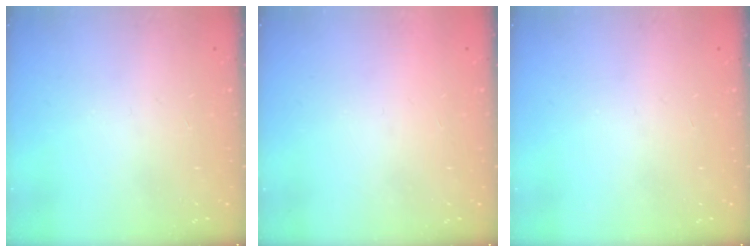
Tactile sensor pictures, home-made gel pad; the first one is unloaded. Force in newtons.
{"total": 1.6, "press": 1.6, "slide": 0.1}
{"total": 0.0}